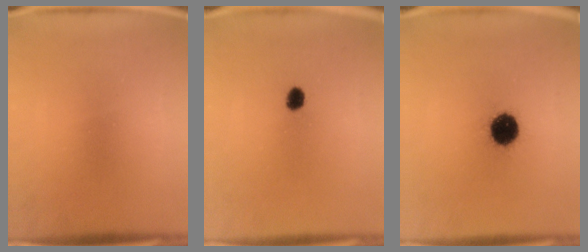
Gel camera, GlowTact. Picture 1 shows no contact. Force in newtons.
{"total": 2.3}
{"total": 10.4}